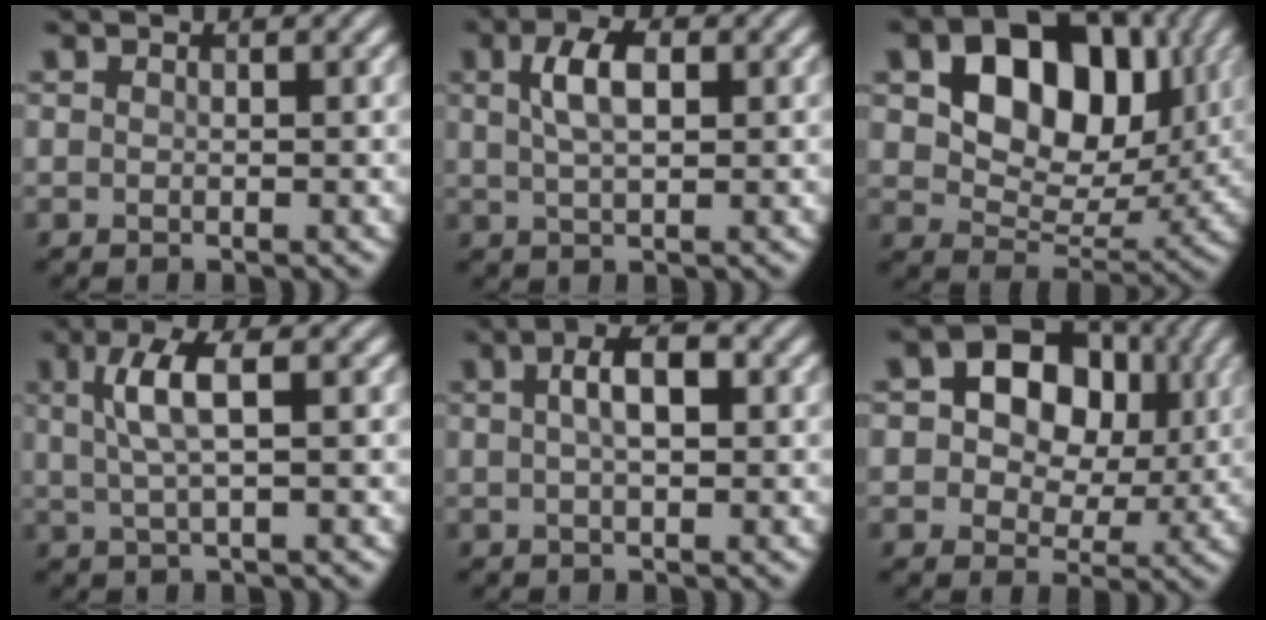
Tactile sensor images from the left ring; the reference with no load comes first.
{"total": 3.5, "force": [1.1, 1.6, 3.0], "torque": [-0.062, 0.007, 0.019]}
{"total": 11.6, "force": [3.5, 7.5, 8.0], "torque": [-0.128, 0.002, 0.051]}
{"total": 4.1, "force": [1.0, 1.0, 3.8], "torque": [-0.078, 0.004, 0.020]}
{"total": 3.5, "force": [0.7, 1.3, 3.1], "torque": [-0.057, 0.009, 0.008]}
{"total": 11.2, "force": [3.0, 8.7, 6.5], "torque": [-0.082, 0.046, 0.030]}